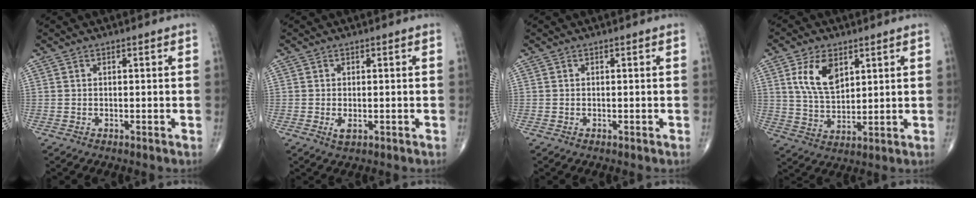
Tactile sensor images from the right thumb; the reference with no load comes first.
{"total": 1.9, "force": [-0.5, 0.9, 1.6], "torque": [-0.033, -0.005, -0.008]}
{"total": 0.0}
{"total": 9.5, "force": [3.9, 5.4, 6.8], "torque": [-0.111, -0.018, 0.080]}